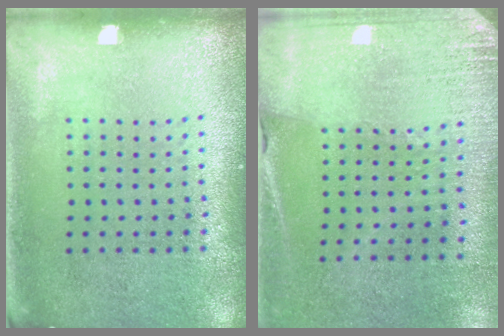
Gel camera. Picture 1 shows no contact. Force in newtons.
{"total": 2.7, "press": 2.6, "slide": 0.7}